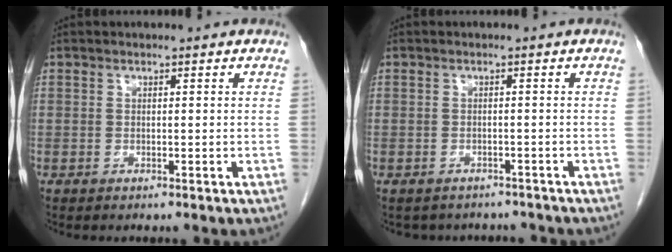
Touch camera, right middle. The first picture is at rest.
{"total": 5.7, "force": [-5.1, 2.5, 0.3], "torque": [-0.003, 0.010, -0.057]}